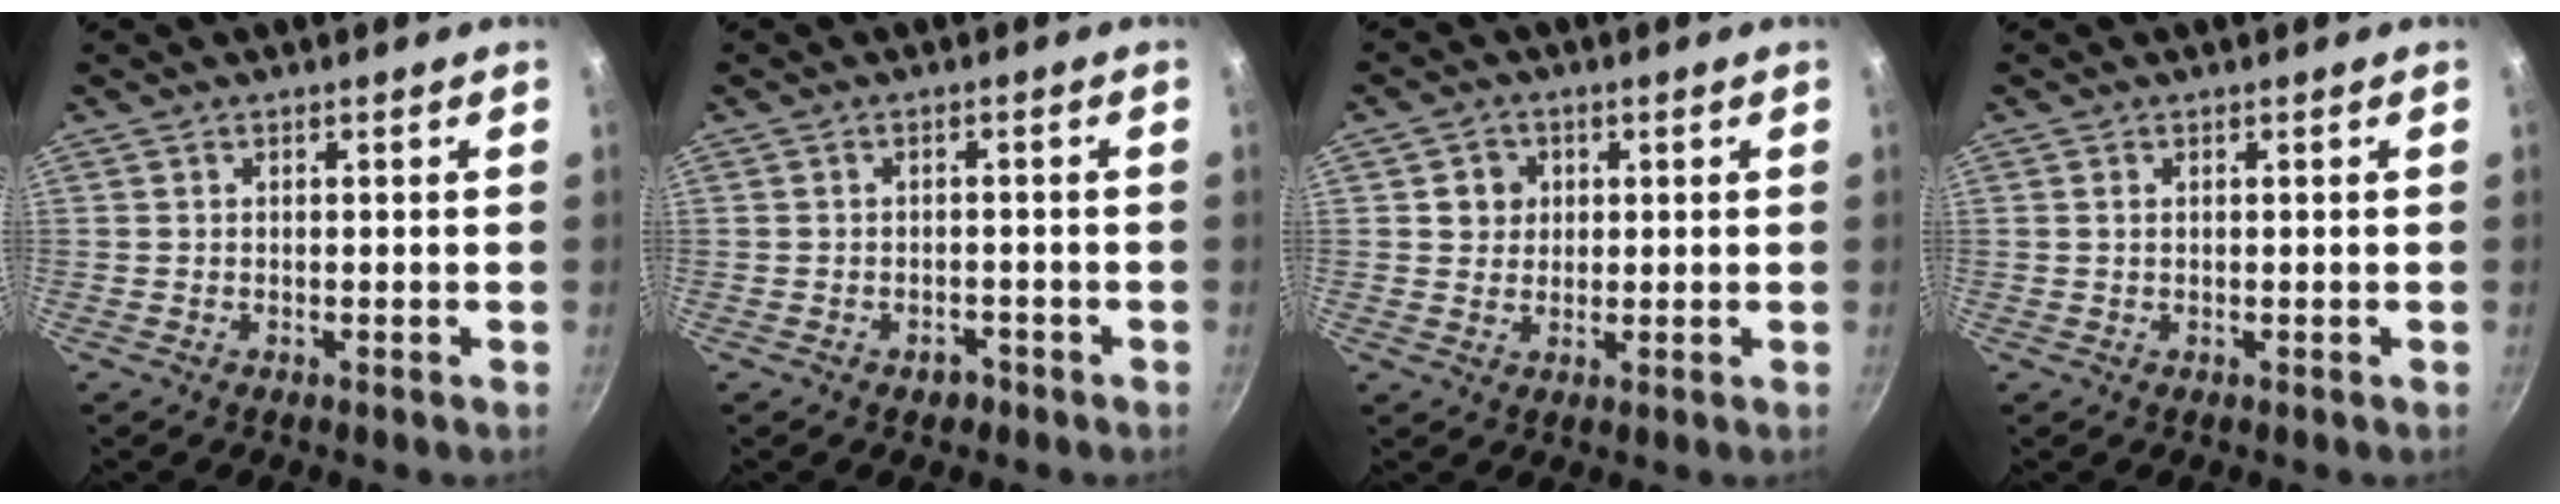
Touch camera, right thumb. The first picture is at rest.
{"total": 2.2, "force": [-1.4, 1.5, 0.8], "torque": [-0.001, 0.019, -0.011]}
{"total": 4.1, "force": [1.0, 3.8, 1.1], "torque": [0.009, 0.003, 0.013]}
{"total": 0.8, "force": [0.2, 0.5, 0.6], "torque": [-0.011, 0.001, 0.003]}